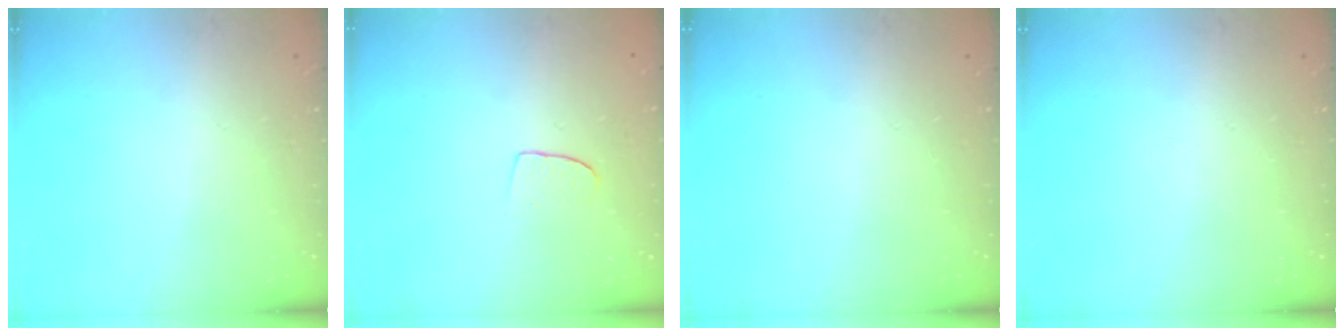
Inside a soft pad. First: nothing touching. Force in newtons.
{"total": 6.3, "press": 6.3, "slide": 0.5}
{"total": 0.0}
{"total": 0.0}